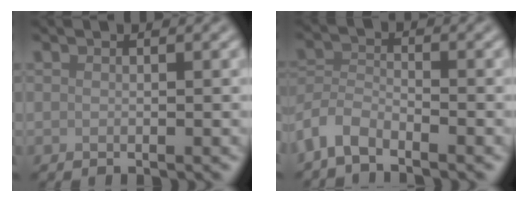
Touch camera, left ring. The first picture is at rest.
{"total": 3.0, "force": [-2.7, 0.9, 1.2], "torque": [-0.025, 0.000, -0.065]}